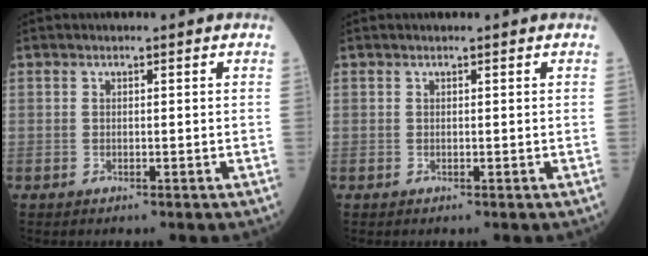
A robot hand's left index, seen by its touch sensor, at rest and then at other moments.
{"total": 0.0}